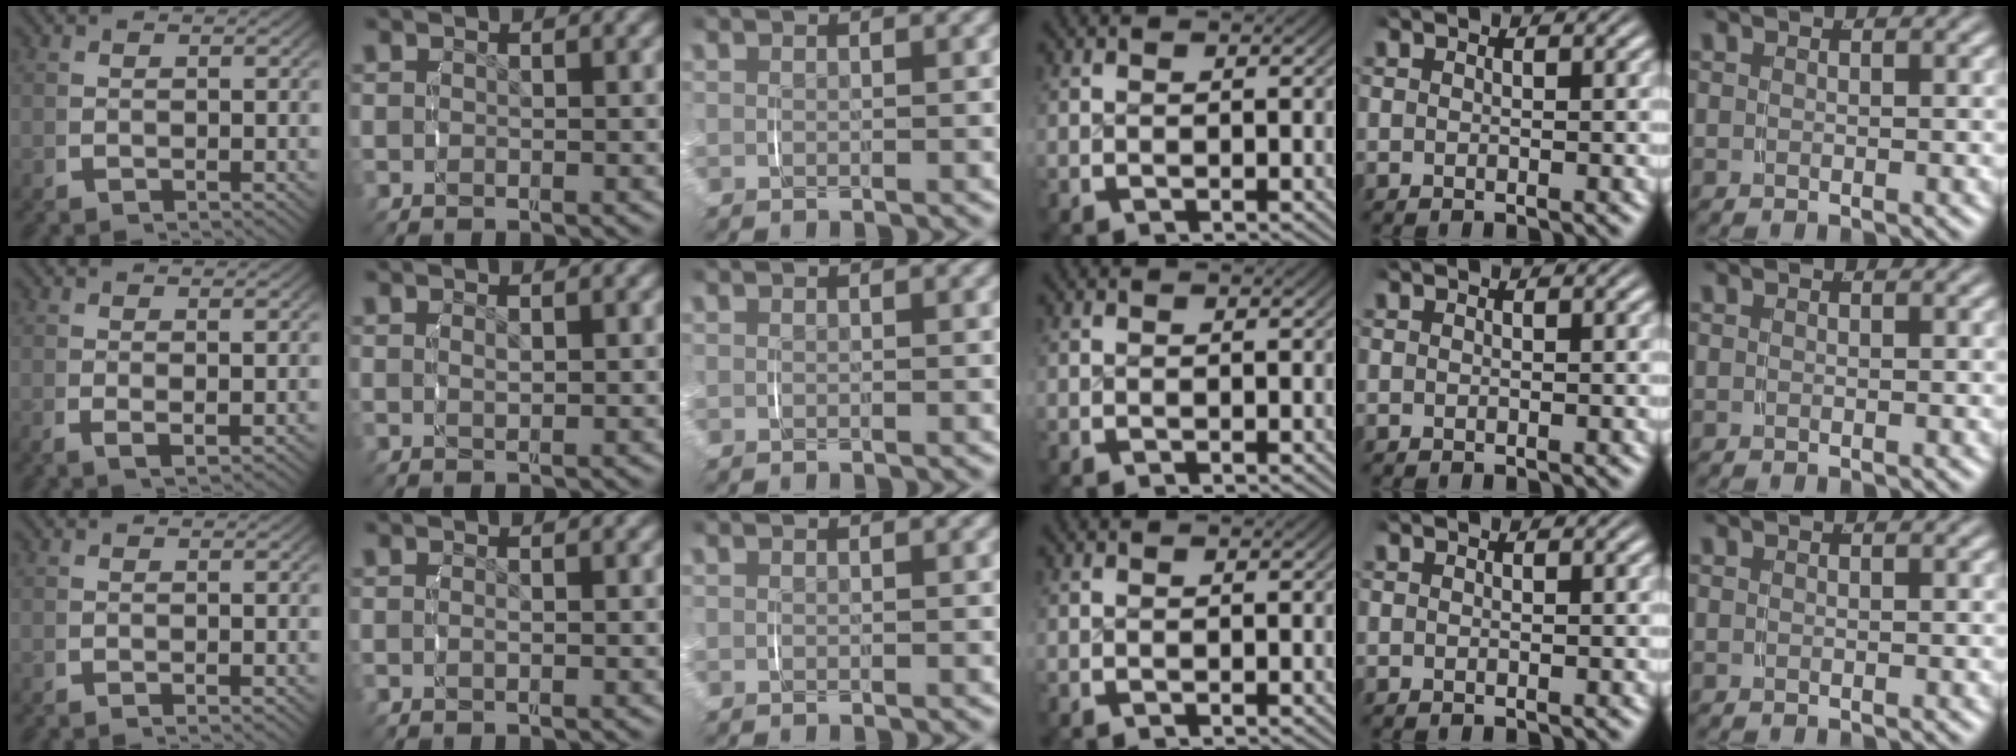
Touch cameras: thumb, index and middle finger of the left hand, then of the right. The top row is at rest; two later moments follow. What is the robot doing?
{"motion": "lift_and_place", "object": "pen bag"}